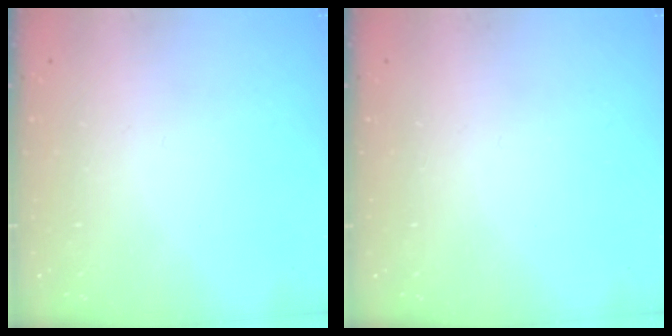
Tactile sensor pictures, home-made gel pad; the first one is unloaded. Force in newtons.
{"total": 0.0}